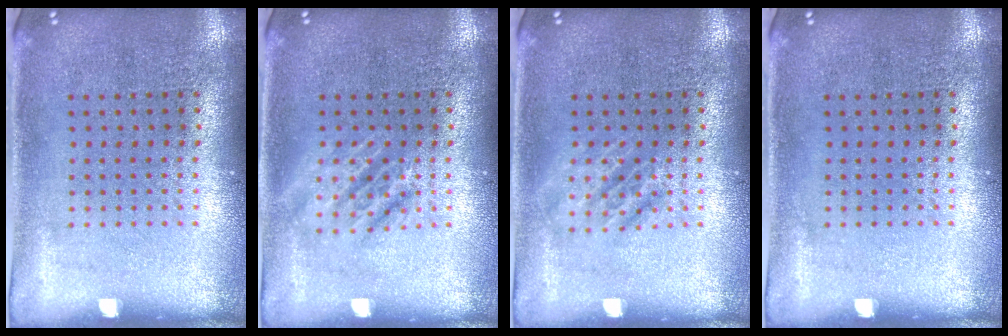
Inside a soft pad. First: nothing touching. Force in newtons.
{"total": 2.0, "press": 2.0, "slide": 0.3}
{"total": 1.6, "press": 1.6, "slide": 0.3}
{"total": 0.0}